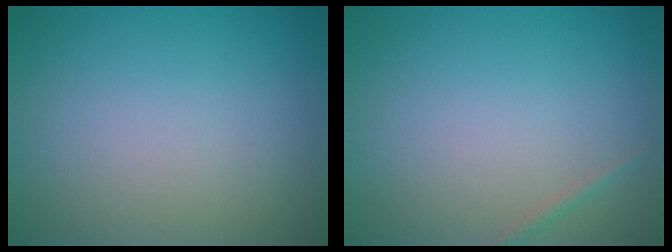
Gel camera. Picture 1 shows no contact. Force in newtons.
{"total": 0.6, "press": 0.6, "slide": 0.0}